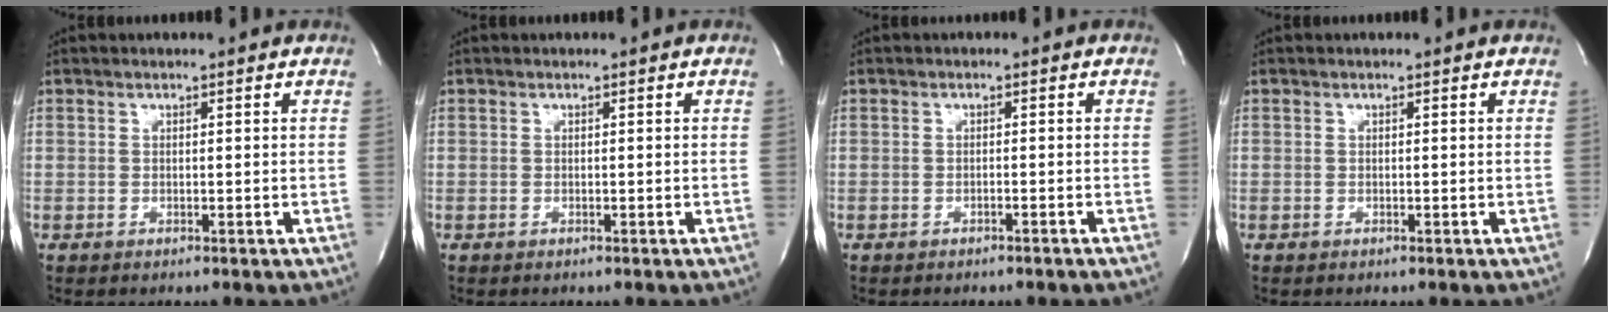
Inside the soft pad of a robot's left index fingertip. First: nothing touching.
{"total": 0.0}
{"total": 1.2, "force": [-1.0, -0.1, 0.6], "torque": [-0.016, 0.004, -0.009]}
{"total": 0.0}